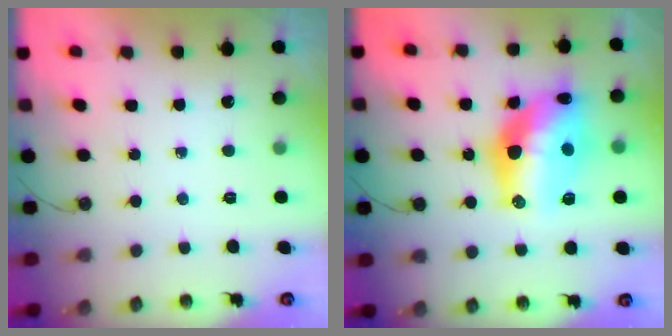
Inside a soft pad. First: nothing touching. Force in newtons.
{"total": 19.0, "press": 18.5, "slide": 4.7}